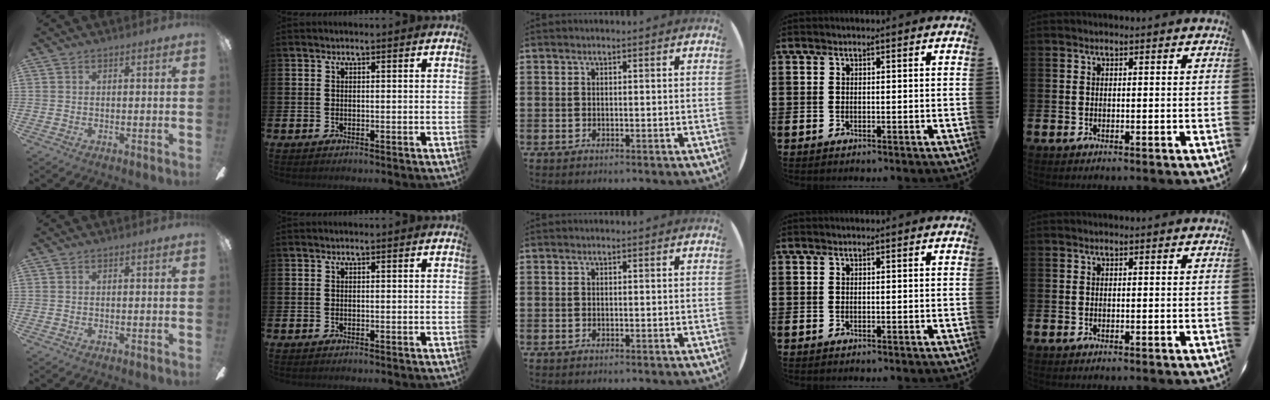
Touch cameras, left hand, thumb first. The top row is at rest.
{}